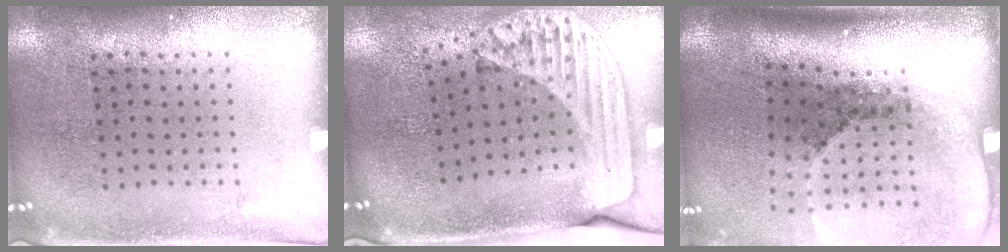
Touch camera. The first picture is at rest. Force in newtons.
{"total": 2.3, "press": 1.7, "slide": 1.5}
{"total": 2.8, "press": 1.8, "slide": 2.1}